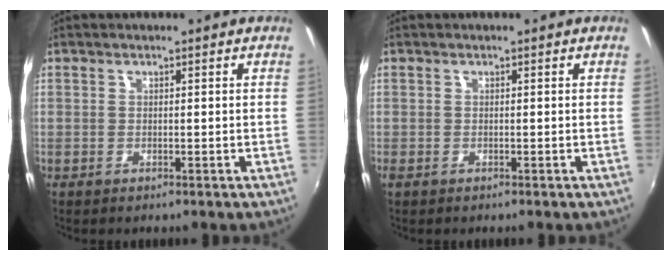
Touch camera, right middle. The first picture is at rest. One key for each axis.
{"total": 0.5, "fx": -0.3, "fy": 0.1, "fz": 0.4, "tx": -0.011, "ty": 0.000, "tz": -0.004}